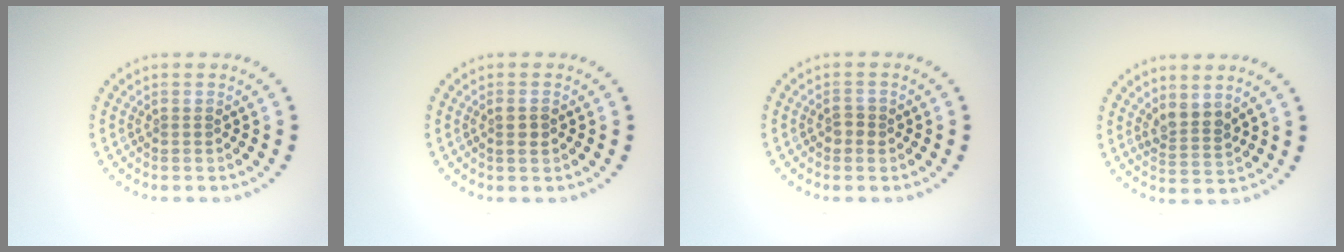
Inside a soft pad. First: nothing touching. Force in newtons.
{"total": 1.2, "press": 1.1, "slide": 0.5}
{"total": 1.1, "press": 1.1, "slide": 0.2}
{"total": 2.1, "press": 1.8, "slide": 1.1}